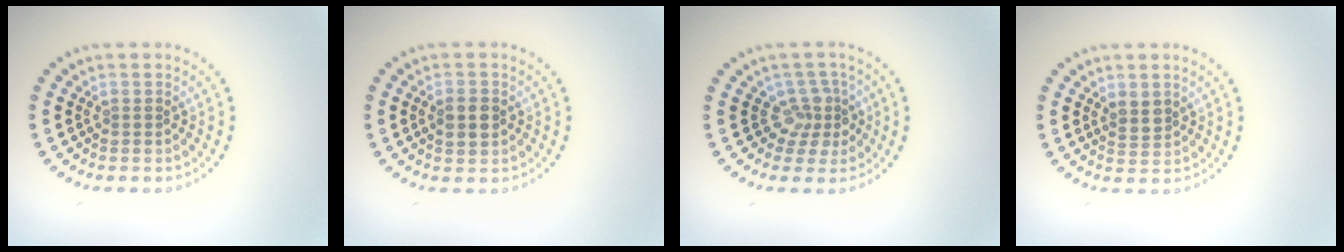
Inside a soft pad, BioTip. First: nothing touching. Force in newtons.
{"total": 2.6, "press": 2.6, "slide": 0.1}
{"total": 2.8, "press": 2.0, "slide": 1.9}
{"total": 1.6, "press": 1.4, "slide": 0.8}